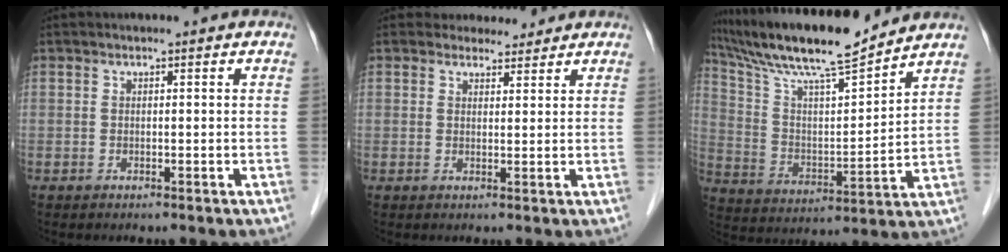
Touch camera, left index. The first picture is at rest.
{"total": 3.2, "force": [2.9, 1.2, -0.1], "torque": [0.003, 0.000, 0.039]}
{"total": 17.3, "force": [15.0, 0.7, 8.5], "torque": [-0.160, 0.009, 0.265]}